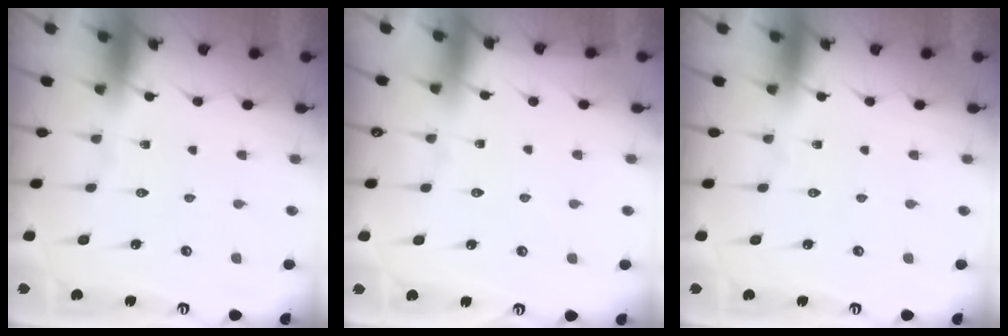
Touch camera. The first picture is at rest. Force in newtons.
{"total": 3.9, "press": 3.8, "slide": 0.5}
{"total": 0.0}